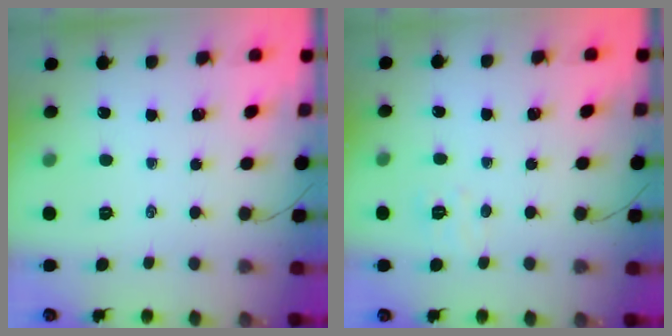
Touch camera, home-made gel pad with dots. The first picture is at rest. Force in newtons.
{"total": 5.3, "press": 5.1, "slide": 1.1}